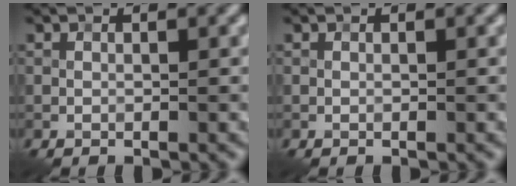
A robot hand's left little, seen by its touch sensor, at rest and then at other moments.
{"total": 0.0}